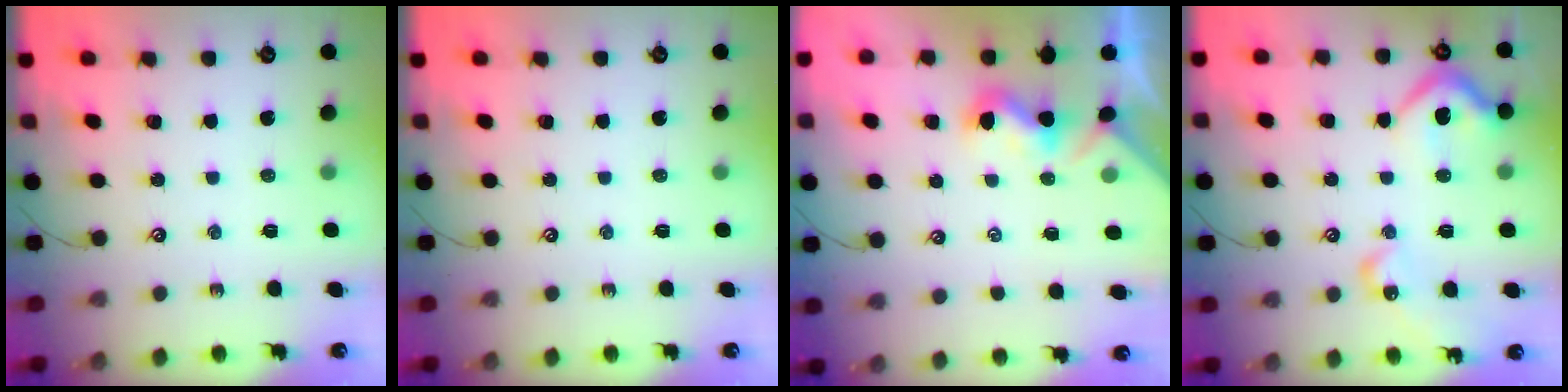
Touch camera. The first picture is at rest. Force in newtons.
{"total": 0.0}
{"total": 1.2, "press": 1.0, "slide": 0.6}
{"total": 15.1, "press": 15.0, "slide": 1.7}